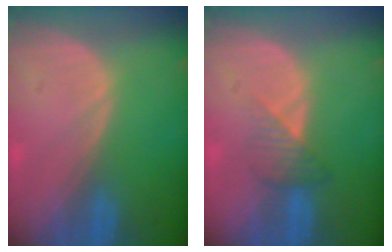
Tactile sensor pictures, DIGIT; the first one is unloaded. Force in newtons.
{"total": 3.3, "press": 3.1, "slide": 1.1}